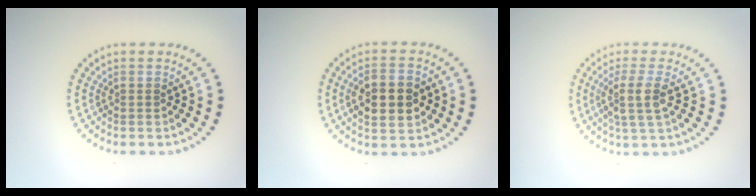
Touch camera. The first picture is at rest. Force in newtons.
{"total": 4.5, "press": 4.5, "slide": 0.3}
{"total": 3.1, "press": 2.5, "slide": 1.9}